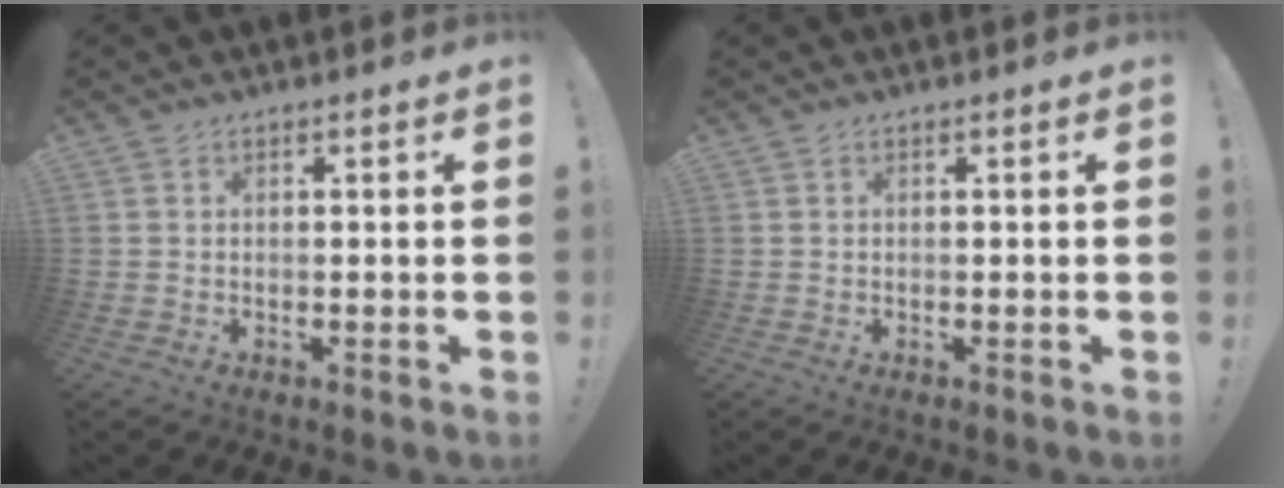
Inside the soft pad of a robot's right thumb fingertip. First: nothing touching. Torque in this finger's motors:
{"motor_torque": [0.00, 0.00, 0.00, 0.00, 0.06]}